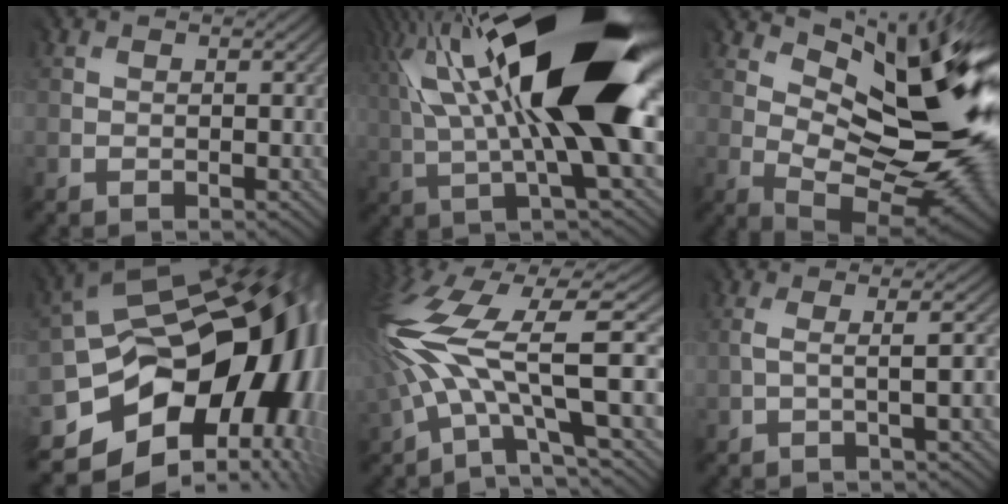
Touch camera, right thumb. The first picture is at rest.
{"total": 20.2, "force": [6.0, 5.0, 18.6], "torque": [-0.329, 0.031, 0.101]}
{"total": 16.3, "force": [4.6, 7.1, 13.9], "torque": [-0.207, 0.008, 0.090]}
{"total": 19.0, "force": [-3.5, 13.6, 12.8], "torque": [-0.213, -0.052, -0.033]}
{"total": 16.2, "force": [-0.5, 5.8, 15.1], "torque": [-0.326, 0.005, 0.002]}
{"total": 2.6, "force": [-0.5, 0.4, 2.5], "torque": [-0.025, 0.002, -0.014]}